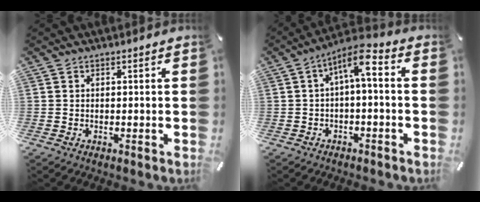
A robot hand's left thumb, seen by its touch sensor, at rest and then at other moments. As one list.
[{"total": 6.8, "force": [0.4, 2.7, 6.3], "torque": [-0.111, 0.003, 0.005]}]